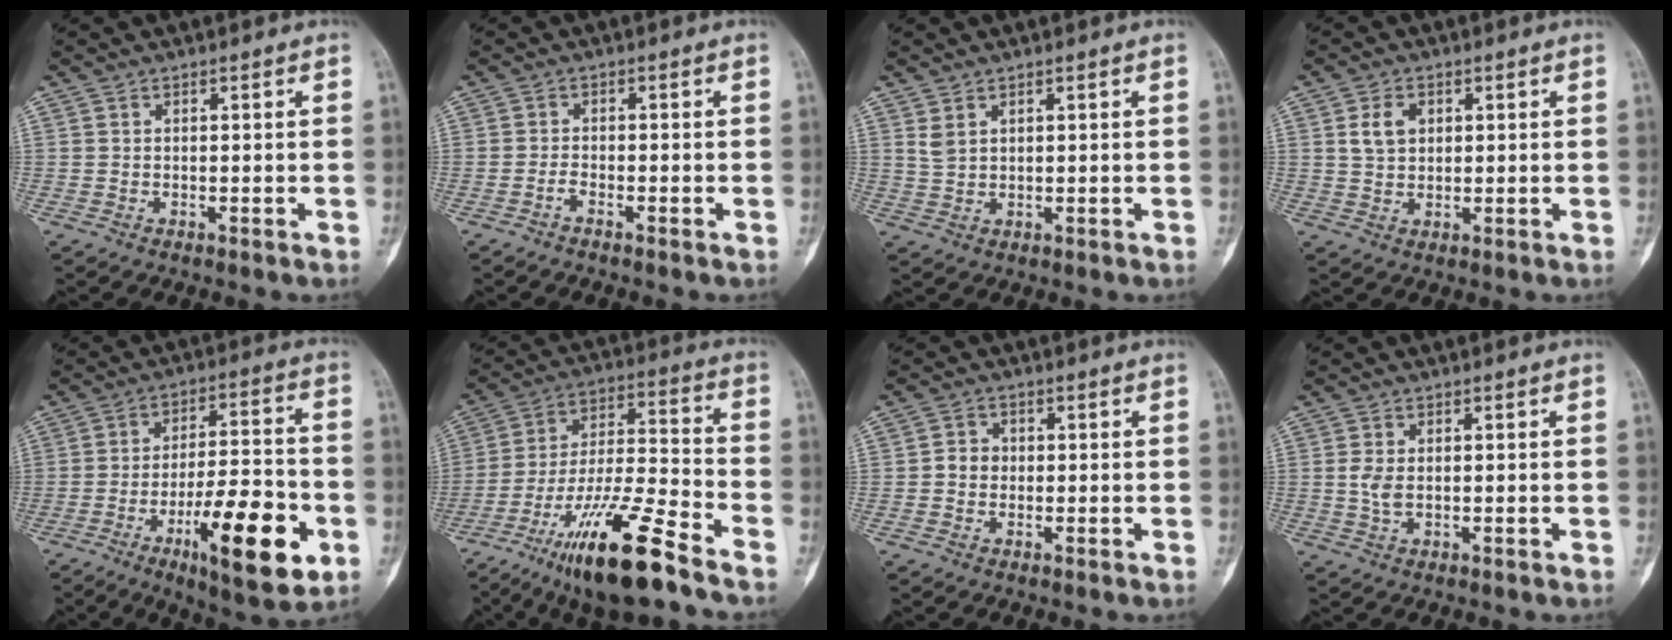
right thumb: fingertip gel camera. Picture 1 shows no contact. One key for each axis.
{"total": 1.1, "fx": -1.0, "fy": 0.0, "fz": 0.4, "tx": -0.013, "ty": 0.005, "tz": -0.025}
{"total": 2.4, "fx": 1.4, "fy": 1.3, "fz": 1.4, "tx": -0.027, "ty": -0.005, "tz": 0.039}
{"total": 4.5, "fx": 1.4, "fy": 3.3, "fz": 2.8, "tx": -0.039, "ty": -0.001, "tz": 0.027}
{"total": 18.9, "fx": -7.2, "fy": 5.6, "fz": 16.5, "tx": -0.247, "ty": 0.027, "tz": -0.105}
{"total": 19.7, "fx": -13.1, "fy": 3.2, "fz": 14.4, "tx": -0.287, "ty": 0.056, "tz": -0.233}
{"total": 2.7, "fx": -0.3, "fy": 2.4, "fz": 1.1, "tx": -0.005, "ty": 0.007, "tz": -0.011}
{"total": 2.7, "fx": 0.0, "fy": 1.5, "fz": 2.2, "tx": -0.050, "ty": -0.001, "tz": -0.001}